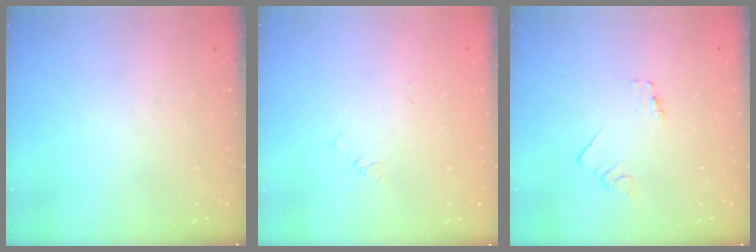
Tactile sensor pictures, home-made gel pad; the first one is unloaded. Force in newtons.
{"total": 1.4, "press": 1.3, "slide": 0.3}
{"total": 0.0}